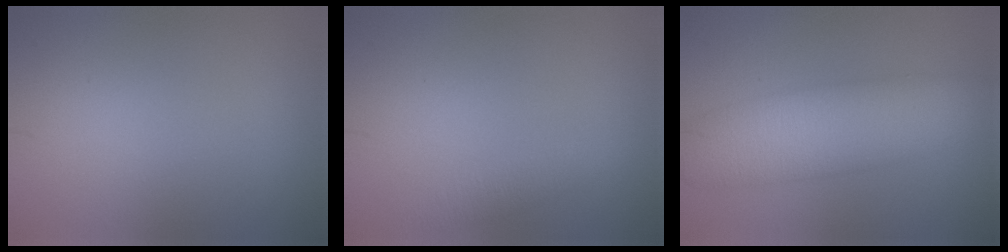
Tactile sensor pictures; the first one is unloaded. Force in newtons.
{"total": 1.7, "press": 1.7, "slide": 0.1}
{"total": 8.7, "press": 8.7, "slide": 0.5}